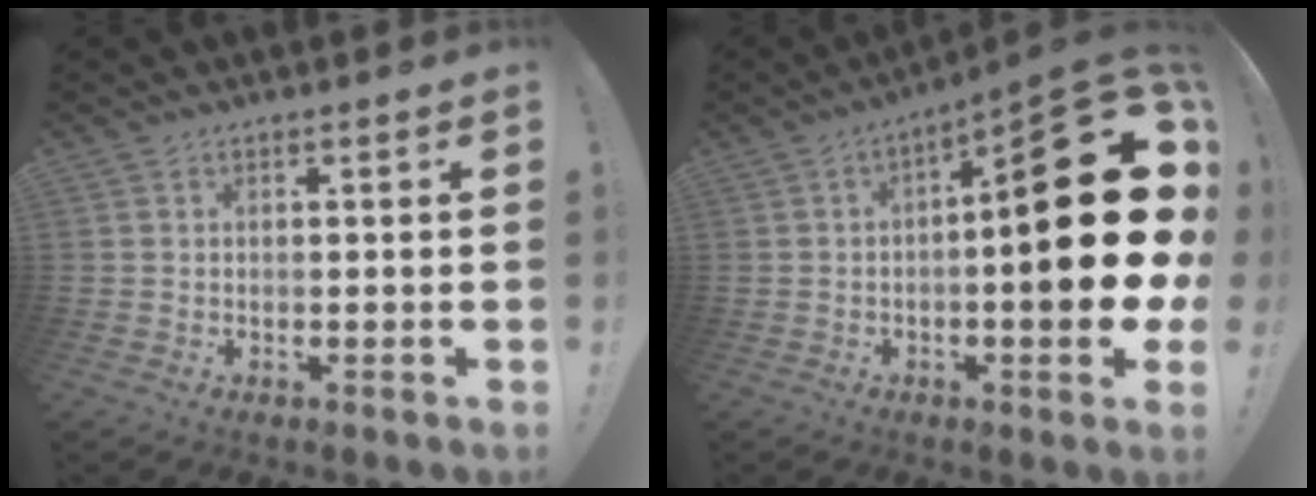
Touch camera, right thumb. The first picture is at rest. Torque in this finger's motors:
{"motor_torque": [2.63, 2.38, 2.59, -0.17, 0.63]}